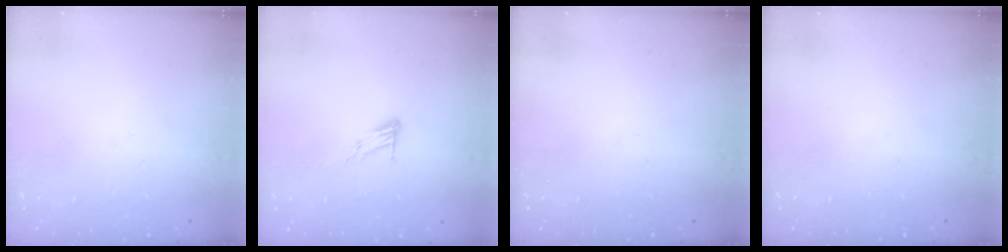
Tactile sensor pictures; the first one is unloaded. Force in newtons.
{"total": 7.2, "press": 7.2, "slide": 0.6}
{"total": 0.0}
{"total": 0.0}